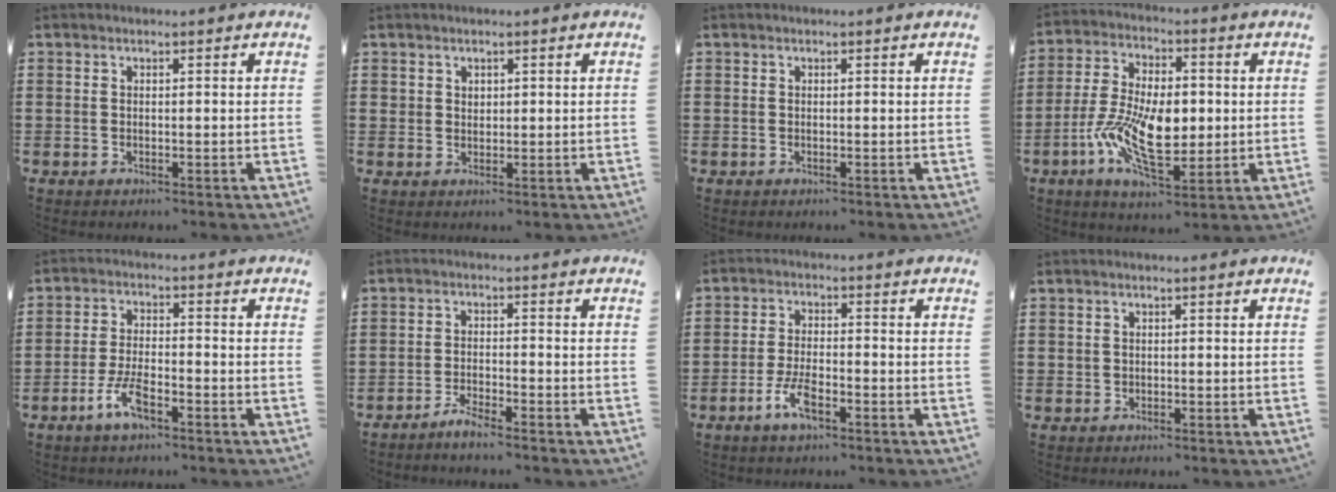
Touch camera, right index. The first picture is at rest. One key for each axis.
{"total": 1.4, "fx": 1.0, "fy": 1.1, "fz": 0.2, "tx": -0.006, "ty": 0.005, "tz": 0.019}
{"total": 0.0}
{"total": 12.1, "fx": -1.7, "fy": 6.2, "fz": 10.3, "tx": -0.215, "ty": -0.004, "tz": -0.032}
{"total": 5.7, "fx": -3.2, "fy": 1.8, "fz": 4.3, "tx": -0.104, "ty": -0.003, "tz": -0.066}
{"total": 2.7, "fx": -2.6, "fy": -0.2, "fz": 0.6, "tx": -0.014, "ty": 0.001, "tz": -0.051}
{"total": 5.2, "fx": -2.8, "fy": 1.7, "fz": 4.0, "tx": -0.092, "ty": 0.000, "tz": -0.058}
{"total": 0.6, "fx": -0.1, "fy": 0.6, "fz": 0.1, "tx": -0.004, "ty": 0.004, "tz": -0.004}